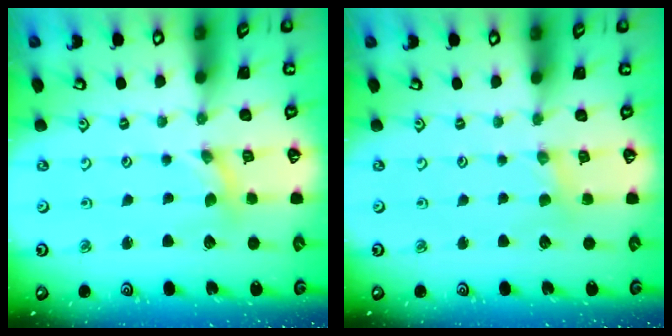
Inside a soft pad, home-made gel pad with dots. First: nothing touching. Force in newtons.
{"total": 2.0, "press": 2.0, "slide": 0.3}